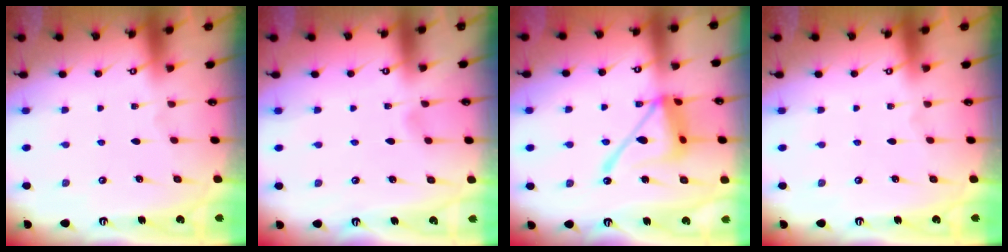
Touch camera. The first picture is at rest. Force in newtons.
{"total": 2.9, "press": 2.9, "slide": 0.3}
{"total": 15.6, "press": 15.5, "slide": 1.4}
{"total": 0.0}